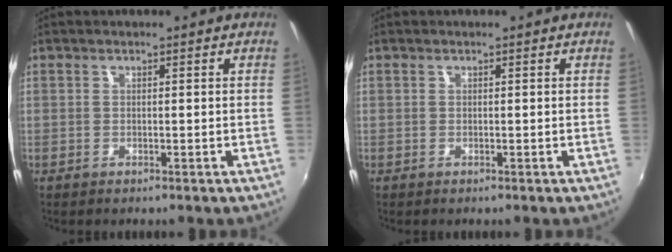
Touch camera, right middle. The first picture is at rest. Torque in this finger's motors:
{"motor_torque": [0.00, 0.00, 0.00, 0.00]}